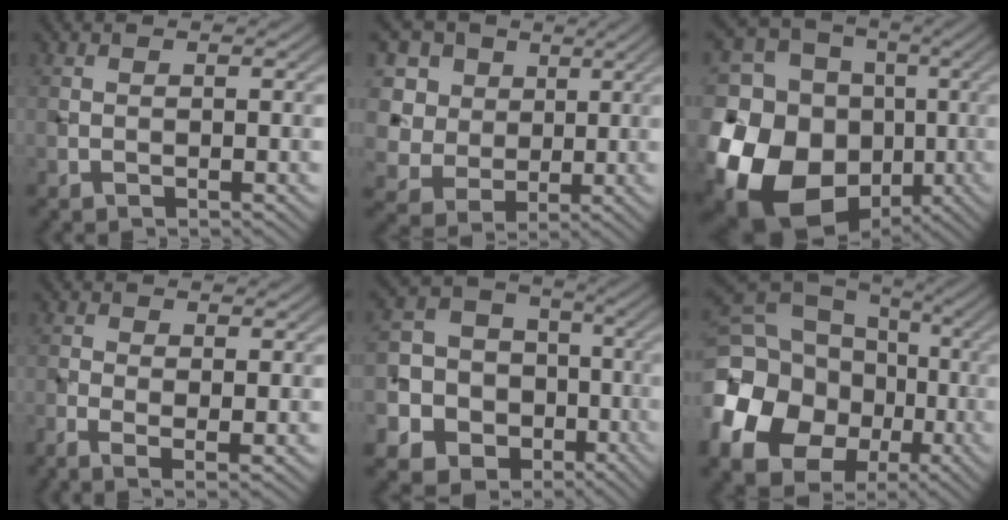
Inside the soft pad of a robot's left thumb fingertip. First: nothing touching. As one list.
[{"total": 10.5, "force": [3.5, 8.7, 4.7], "torque": [-0.168, 0.018, 0.068]}, {"total": 22.2, "force": [-7.0, 18.8, 9.7], "torque": [-0.244, -0.039, -0.134]}, {"total": 3.3, "force": [-0.9, 1.0, 3.0], "torque": [-0.065, -0.007, -0.018]}, {"total": 15.3, "force": [-4.6, 13.7, 4.9], "torque": [-0.184, -0.019, -0.092]}, {"total": 18.6, "force": [-4.4, 14.9, 10.3], "torque": [-0.244, -0.034, -0.088]}]